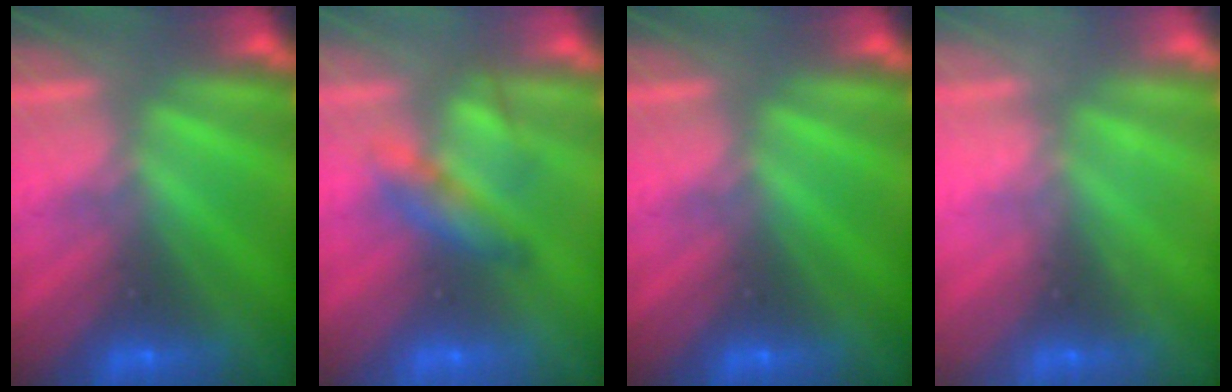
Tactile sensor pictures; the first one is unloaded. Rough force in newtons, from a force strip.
{"total": 2.2}
{"total": 0.0}
{"total": 1.9}